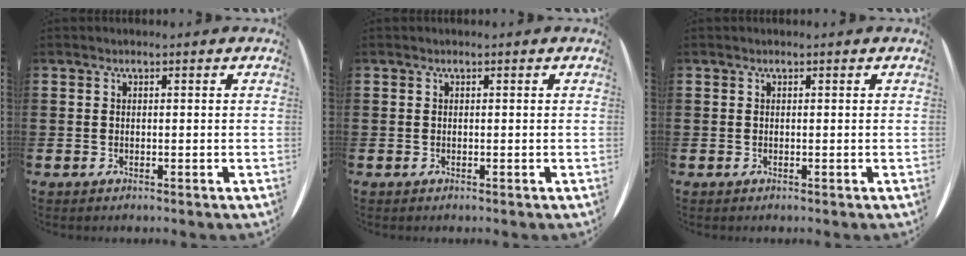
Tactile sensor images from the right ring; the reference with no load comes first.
{"total": 0.0}
{"total": 0.0}